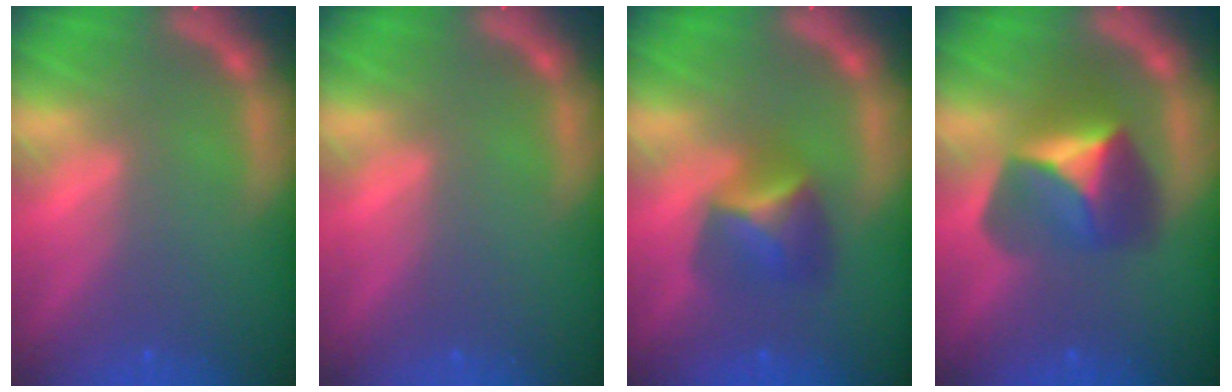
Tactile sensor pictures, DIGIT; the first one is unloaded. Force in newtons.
{"total": 0.0}
{"total": 4.0}
{"total": 5.9}